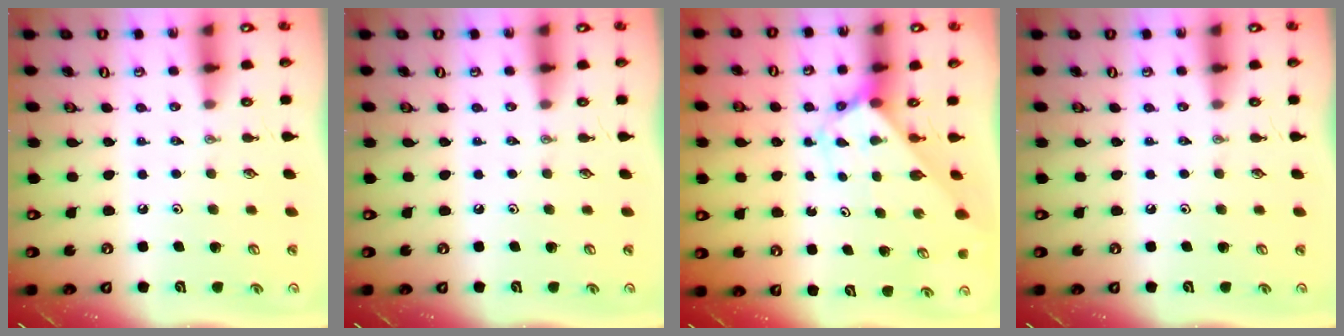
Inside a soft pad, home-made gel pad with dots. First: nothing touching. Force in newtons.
{"total": 0.0}
{"total": 2.7, "press": 2.7, "slide": 0.1}
{"total": 0.0}